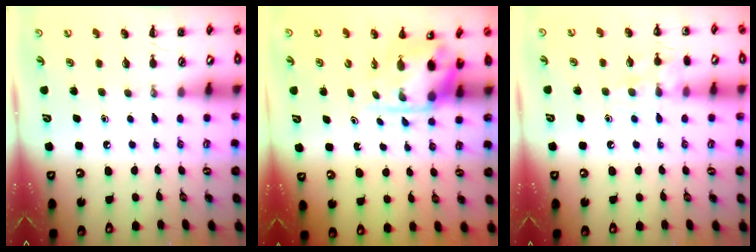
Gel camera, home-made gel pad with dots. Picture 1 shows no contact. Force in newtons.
{"total": 3.7, "press": 3.7, "slide": 0.6}
{"total": 8.5, "press": 8.4, "slide": 0.7}